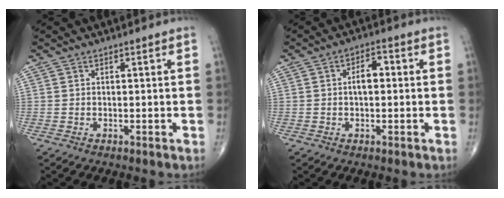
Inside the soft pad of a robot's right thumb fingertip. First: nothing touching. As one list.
[{"total": 4.1, "force": [0.2, 2.2, 3.5], "torque": [-0.054, 0.013, -0.002]}]